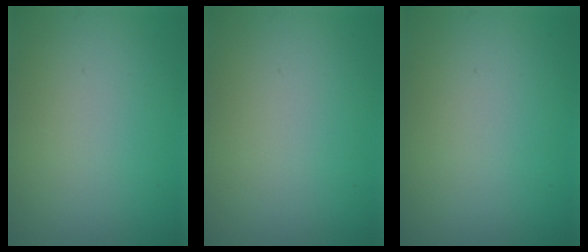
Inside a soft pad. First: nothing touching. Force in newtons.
{"total": 0.0}
{"total": 0.0}